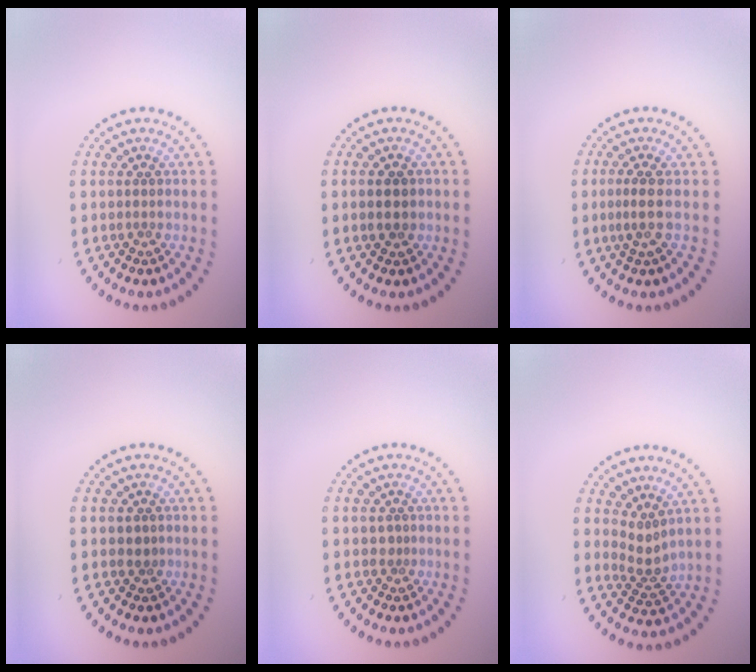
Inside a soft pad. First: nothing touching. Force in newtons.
{"total": 2.4, "press": 2.4, "slide": 0.0}
{"total": 2.0, "press": 1.5, "slide": 1.3}
{"total": 1.0, "press": 0.8, "slide": 0.5}
{"total": 0.8, "press": 0.5, "slide": 0.7}
{"total": 2.2, "press": 1.6, "slide": 1.5}